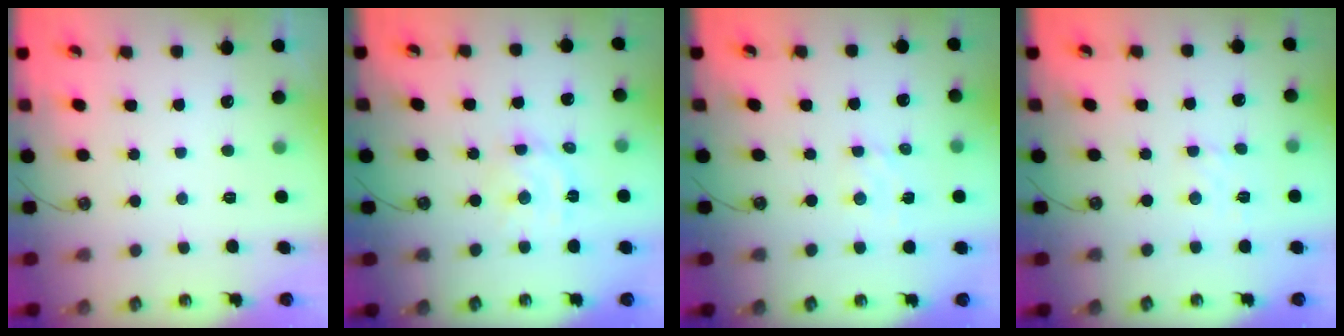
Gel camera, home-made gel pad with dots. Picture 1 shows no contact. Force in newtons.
{"total": 7.5, "press": 7.4, "slide": 1.0}
{"total": 2.5, "press": 2.4, "slide": 0.4}
{"total": 2.2, "press": 2.2, "slide": 0.6}